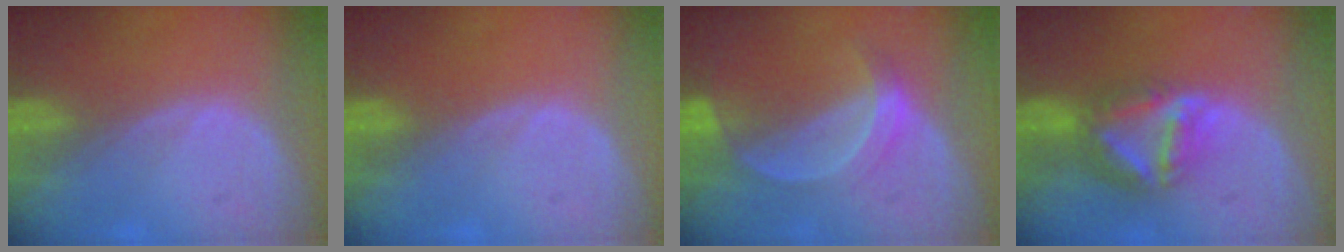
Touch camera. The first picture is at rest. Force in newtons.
{"total": 0.0}
{"total": 5.1, "press": 4.8, "slide": 2.0}
{"total": 7.9, "press": 6.8, "slide": 4.0}